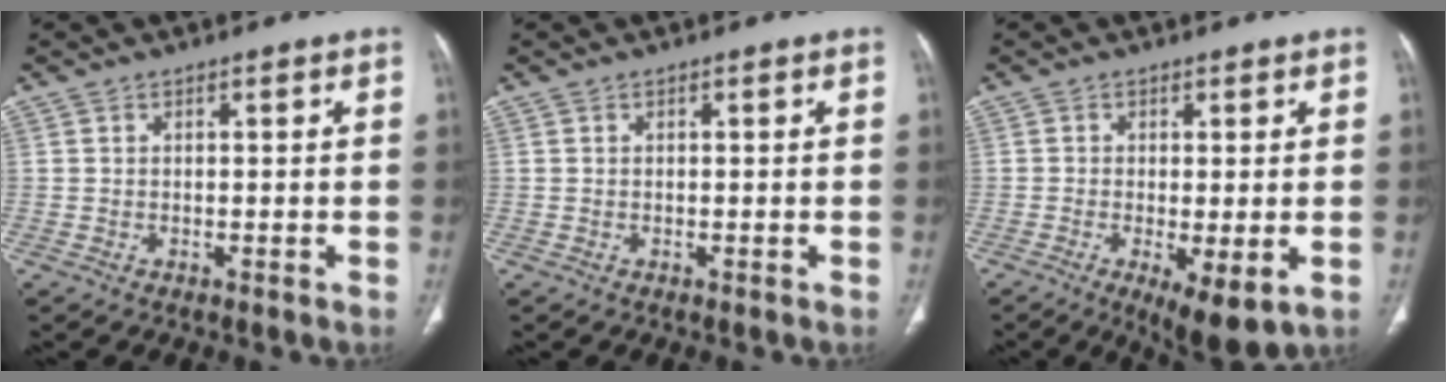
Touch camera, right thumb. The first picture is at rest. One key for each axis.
{"total": 0.0}
{"total": 8.0, "fx": -2.5, "fy": 2.6, "fz": 7.1, "tx": -0.115, "ty": -0.019, "tz": -0.035}